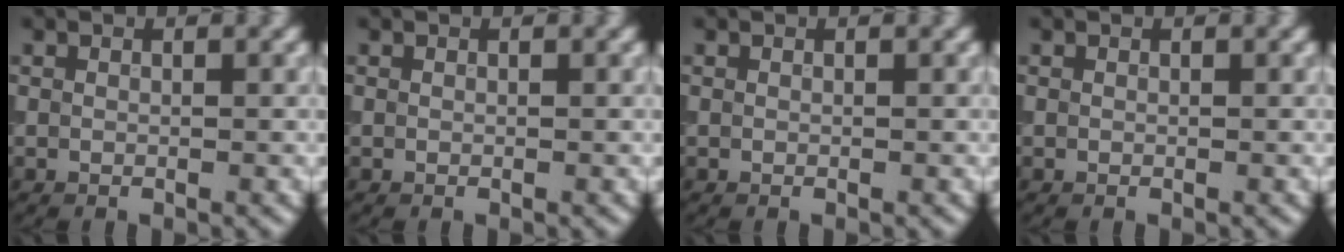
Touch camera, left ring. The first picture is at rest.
{"total": 0.0}
{"total": 0.0}
{"total": 0.0}